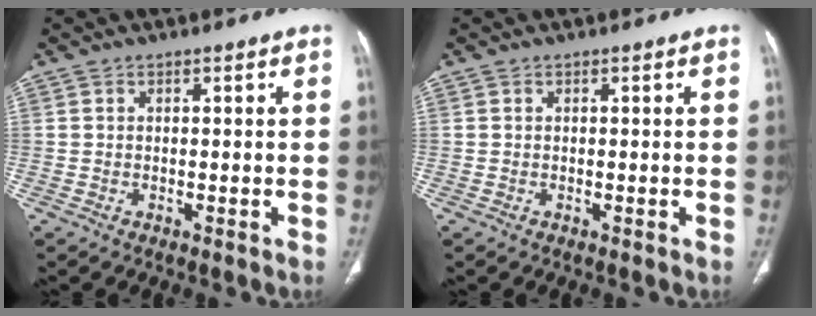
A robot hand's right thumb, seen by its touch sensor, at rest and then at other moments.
{"total": 0.0}